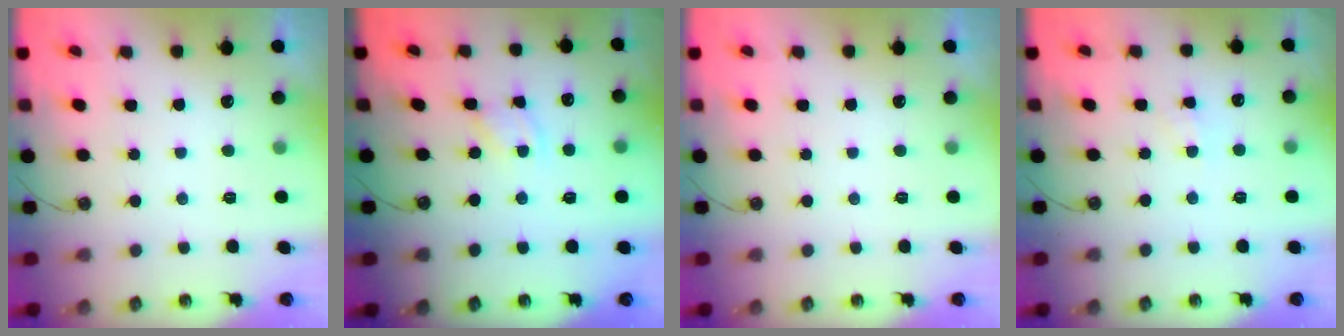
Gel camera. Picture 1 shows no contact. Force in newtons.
{"total": 2.4, "press": 2.4, "slide": 0.2}
{"total": 0.0}
{"total": 2.8, "press": 2.8, "slide": 0.5}